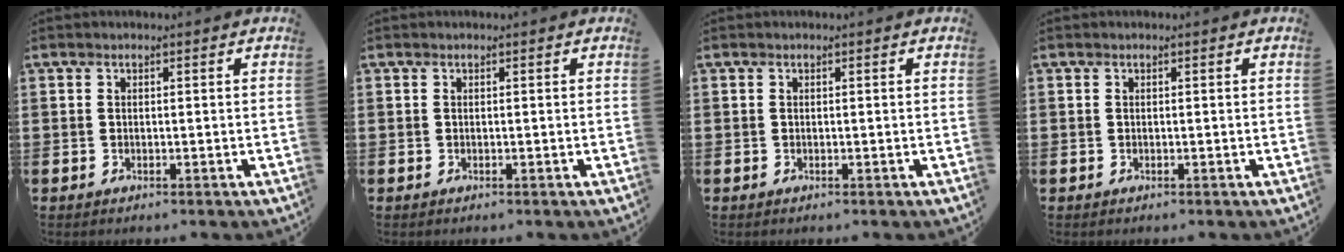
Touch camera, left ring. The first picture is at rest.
{"total": 0.0}
{"total": 0.0}
{"total": 0.0}